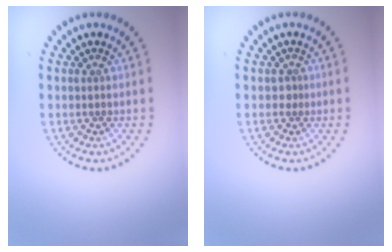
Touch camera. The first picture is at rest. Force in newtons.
{"total": 0.9, "press": 0.5, "slide": 0.7}